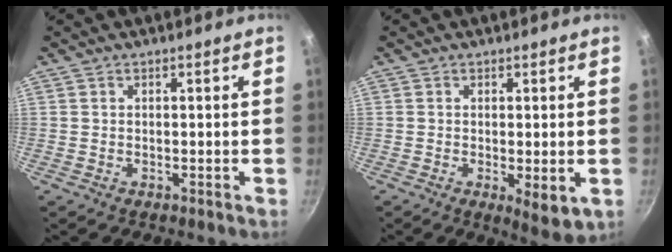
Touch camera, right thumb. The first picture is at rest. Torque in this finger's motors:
{"motor_torque": [-0.17, 0.32, -0.22, 0.25, 0.00]}